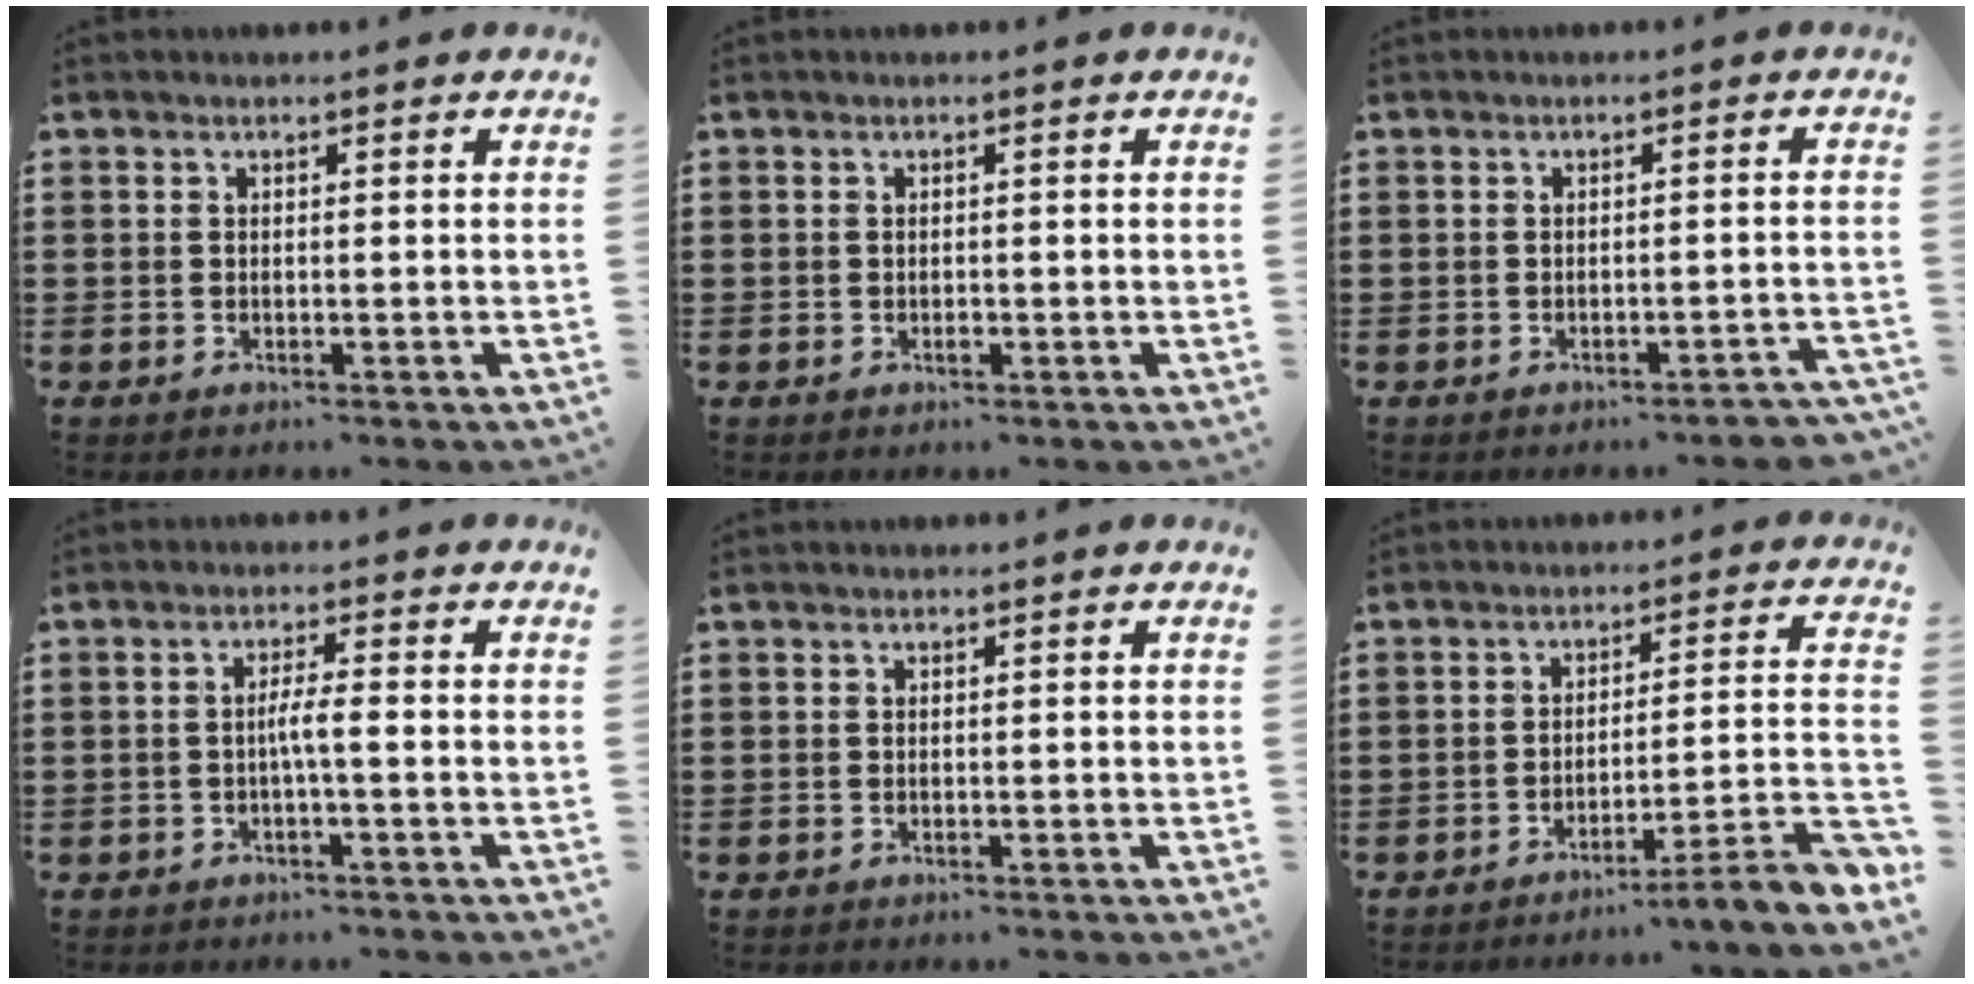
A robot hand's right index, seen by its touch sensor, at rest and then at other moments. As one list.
[{"total": 0.8, "force": [-0.3, 0.3, 0.7], "torque": [-0.014, -0.003, -0.004]}, {"total": 1.5, "force": [-1.3, 0.1, 0.6], "torque": [-0.014, -0.001, -0.027]}, {"total": 2.9, "force": [-0.6, 0.1, 2.8], "torque": [-0.059, -0.005, -0.015]}, {"total": 0.0}, {"total": 5.0, "force": [-3.4, -0.5, 3.7], "torque": [-0.062, -0.028, -0.068]}]